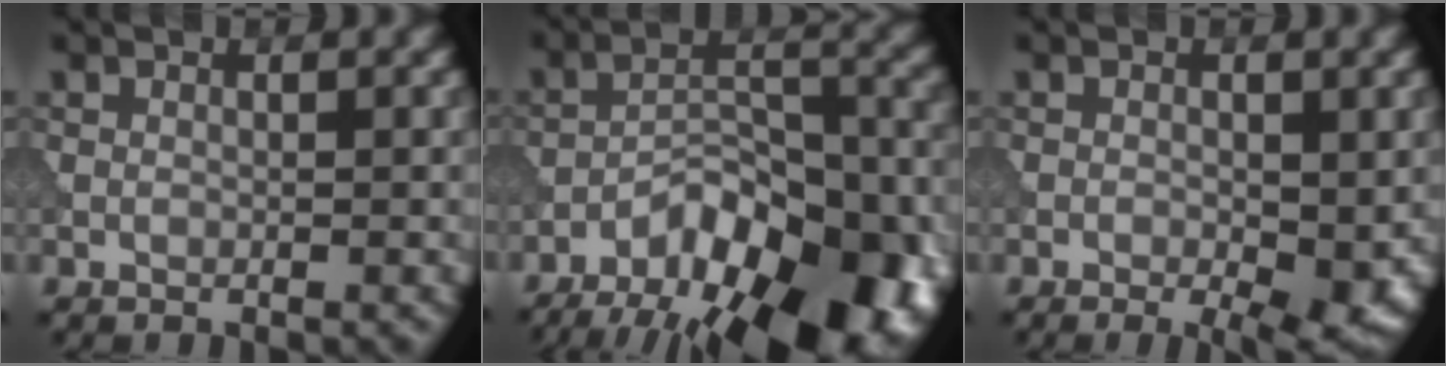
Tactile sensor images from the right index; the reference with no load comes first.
{"total": 16.9, "force": [-11.4, 7.4, 10.0], "torque": [-0.134, -0.005, -0.157]}
{"total": 4.3, "force": [-0.8, 1.6, 3.9], "torque": [-0.051, -0.010, -0.010]}